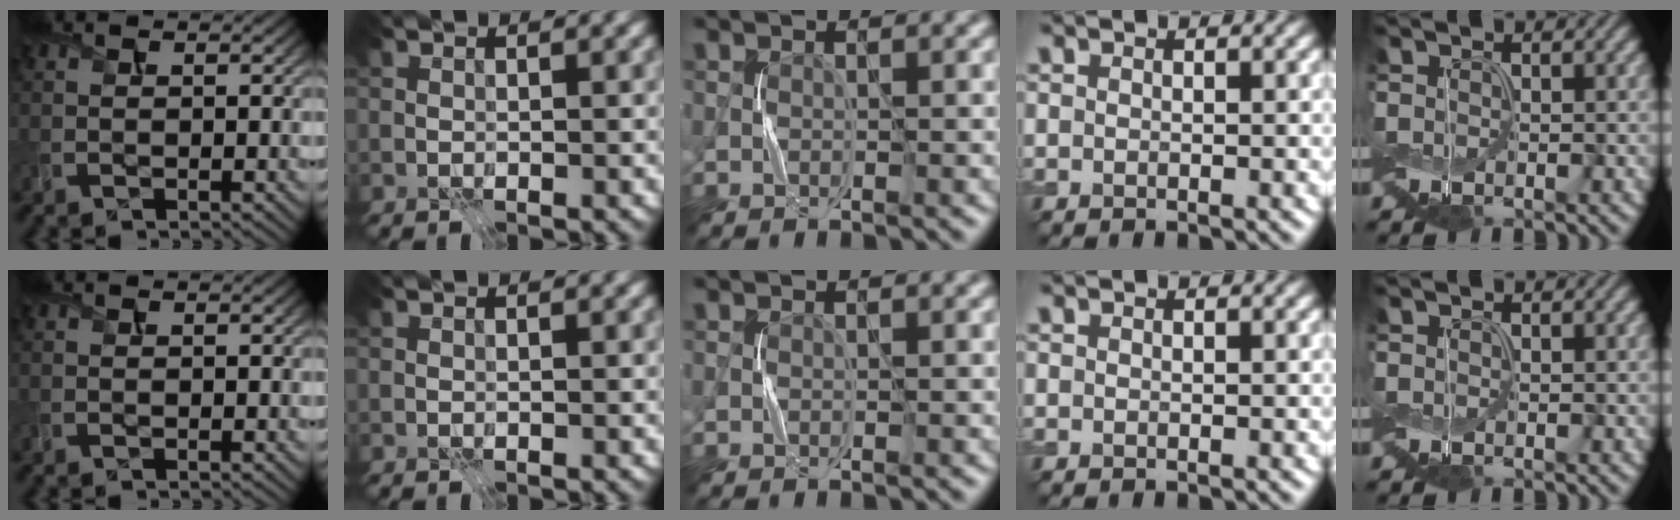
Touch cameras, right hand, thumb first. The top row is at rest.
{}